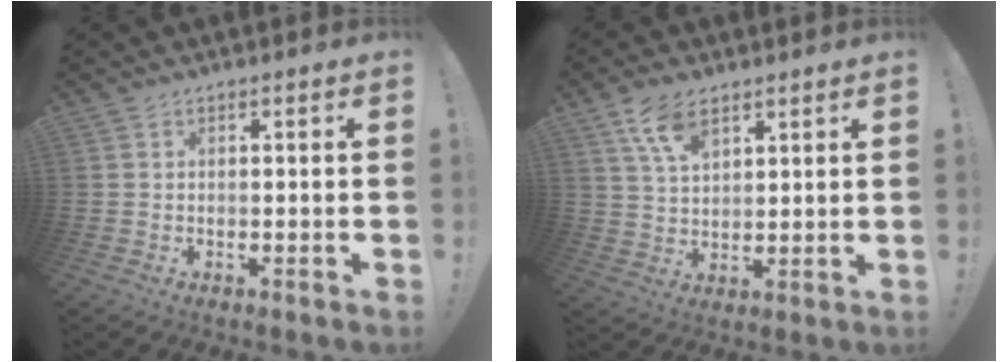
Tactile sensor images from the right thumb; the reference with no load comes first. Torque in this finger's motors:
{"motor_torque": [0.52, 1.49, 0.50, 0.26, 0.02]}